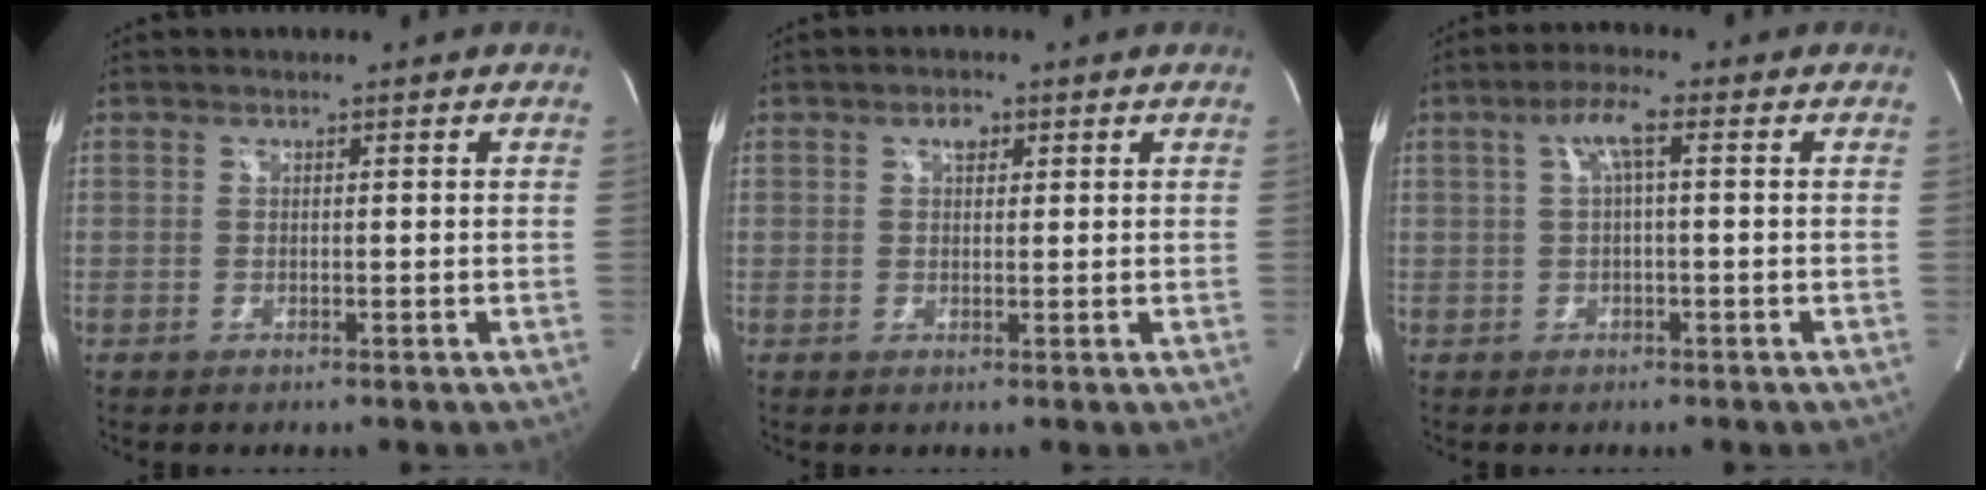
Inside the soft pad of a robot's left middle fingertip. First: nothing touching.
{"total": 1.8, "force": [0.9, 1.0, 1.2], "torque": [-0.024, 0.003, 0.015]}
{"total": 4.2, "force": [1.1, 0.3, 4.0], "torque": [-0.082, 0.011, 0.022]}